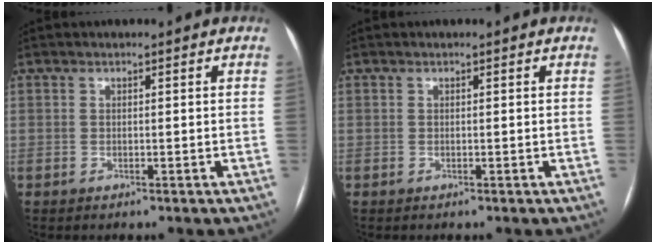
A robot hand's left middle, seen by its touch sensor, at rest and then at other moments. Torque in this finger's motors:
{"motor_torque": [0.00, 0.01, 0.00, 0.00]}